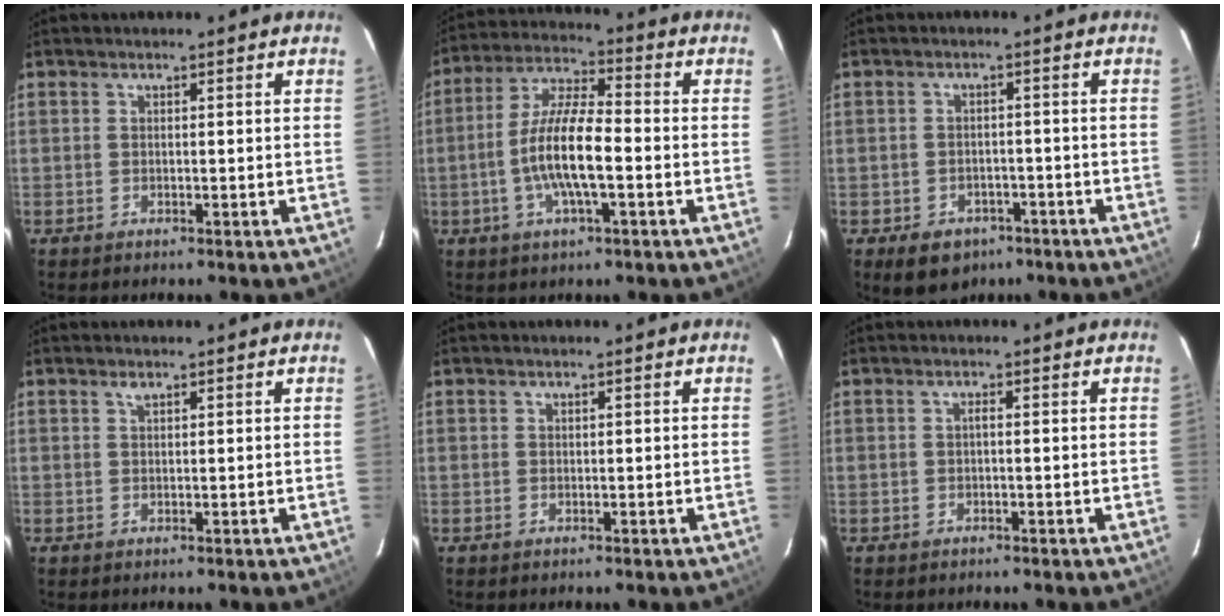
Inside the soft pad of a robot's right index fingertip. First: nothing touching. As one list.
[{"total": 11.5, "force": [-2.6, 2.7, 10.9], "torque": [-0.218, 0.005, -0.054]}, {"total": 7.4, "force": [-4.4, 5.3, 2.5], "torque": [-0.055, 0.011, -0.048]}, {"total": 0.8, "force": [0.6, 0.2, 0.4], "torque": [-0.007, 0.002, 0.011]}, {"total": 0.0}, {"total": 0.6, "force": [-0.1, 0.0, 0.5], "torque": [-0.008, 0.005, -0.004]}]